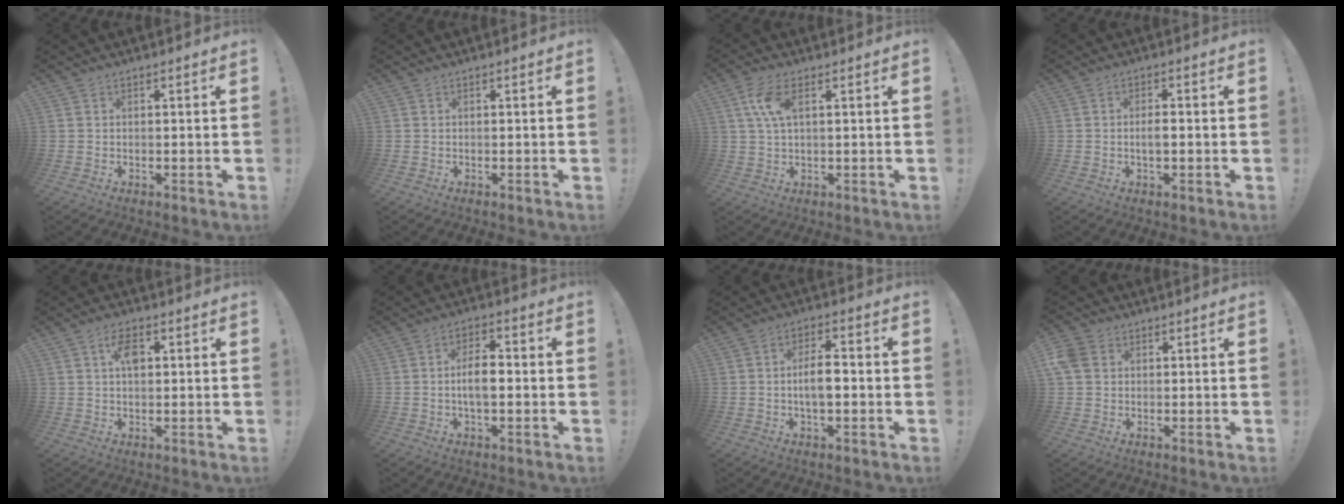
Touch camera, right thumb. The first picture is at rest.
{"total": 0.0}
{"total": 7.0, "force": [2.2, 3.0, 5.9], "torque": [-0.115, 0.000, 0.038]}
{"total": 2.9, "force": [-0.6, 1.2, 2.6], "torque": [-0.045, 0.001, -0.016]}
{"total": 5.7, "force": [1.8, 3.1, 4.3], "torque": [-0.070, 0.002, 0.029]}
{"total": 7.1, "force": [-1.0, 3.5, 6.2], "torque": [-0.107, 0.005, -0.024]}
{"total": 6.9, "force": [-1.1, 3.1, 6.1], "torque": [-0.104, 0.005, -0.026]}
{"total": 6.1, "force": [1.5, 4.9, 3.3], "torque": [-0.074, 0.009, 0.033]}